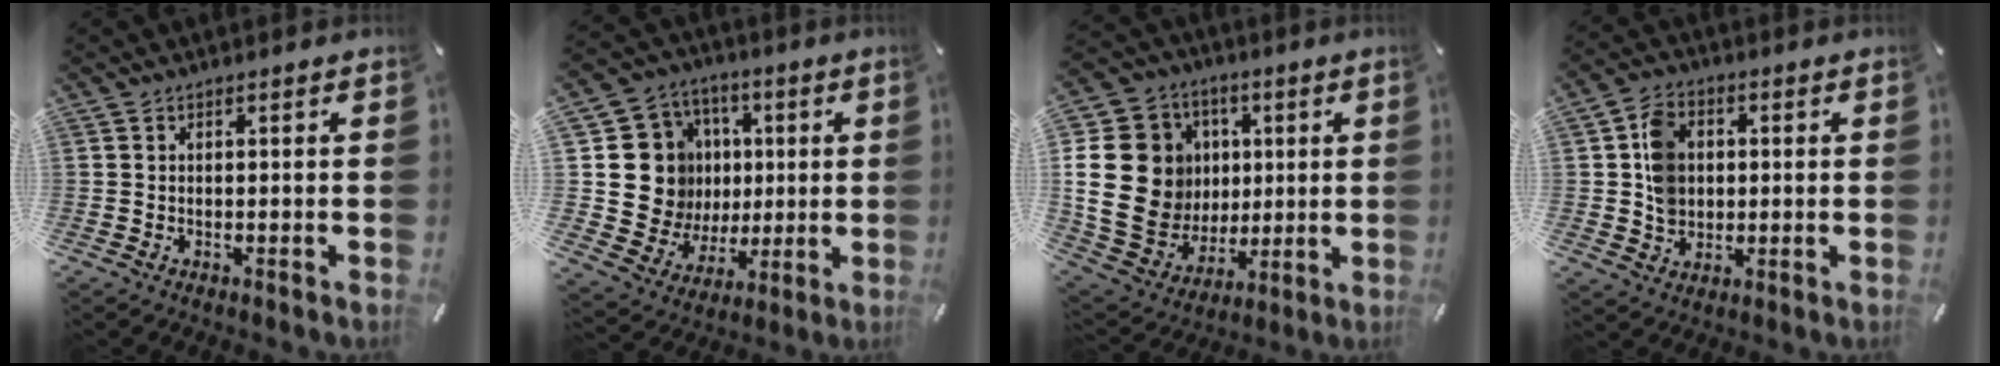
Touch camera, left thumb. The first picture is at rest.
{"total": 15.8, "force": [1.9, 15.2, 3.9], "torque": [-0.059, -0.008, 0.060]}
{"total": 22.0, "force": [3.0, 19.4, 9.9], "torque": [-0.190, -0.008, 0.082]}
{"total": 8.2, "force": [0.7, 7.0, 4.1], "torque": [-0.078, 0.010, 0.016]}